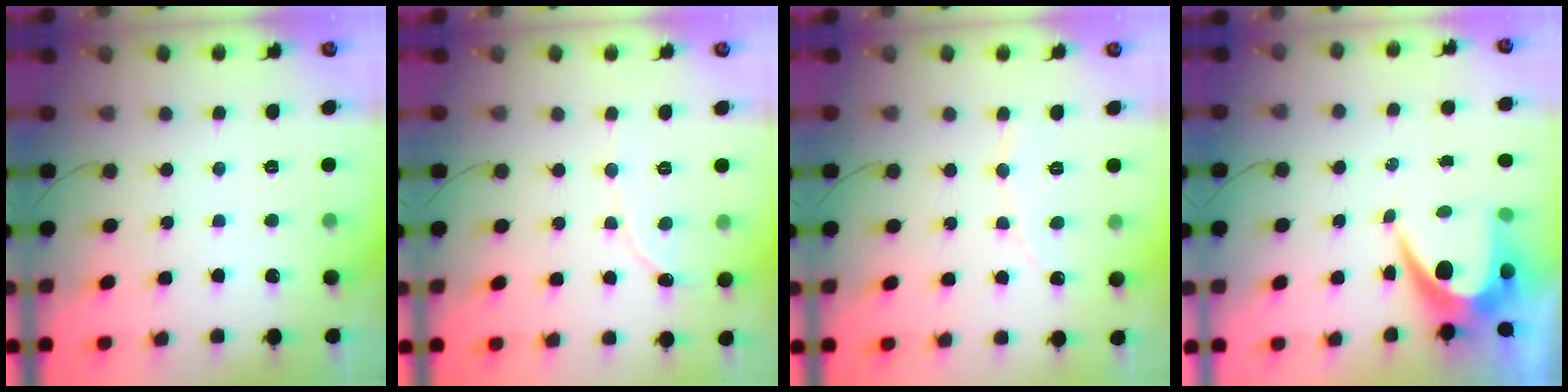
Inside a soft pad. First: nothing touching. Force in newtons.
{"total": 1.7, "press": 1.7, "slide": 0.1}
{"total": 3.3, "press": 3.3, "slide": 0.2}
{"total": 8.6, "press": 8.6, "slide": 0.8}